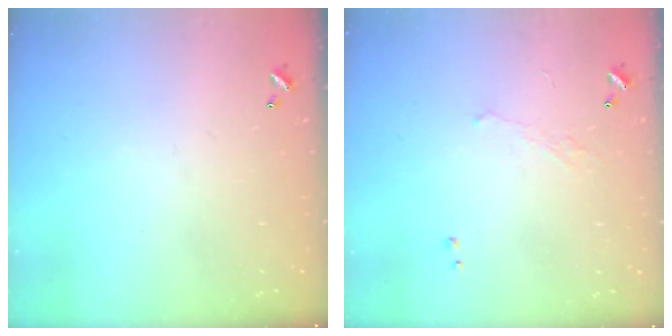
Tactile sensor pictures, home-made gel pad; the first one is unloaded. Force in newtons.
{"total": 0.7, "press": 0.0, "slide": 0.7}